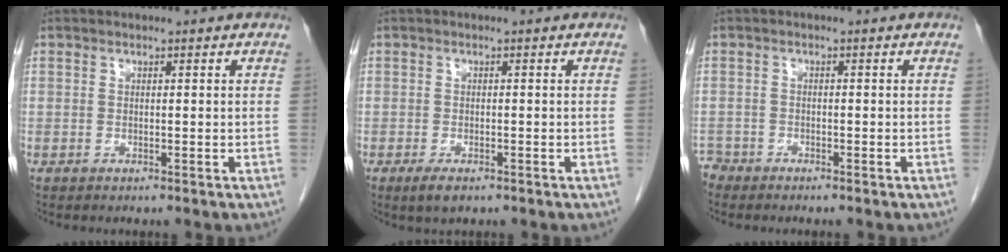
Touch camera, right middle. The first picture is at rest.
{"total": 2.5, "force": [-1.5, 0.9, 1.7], "torque": [-0.038, -0.004, -0.022]}
{"total": 2.0, "force": [-1.9, 0.6, -0.3], "torque": [0.005, -0.002, -0.038]}